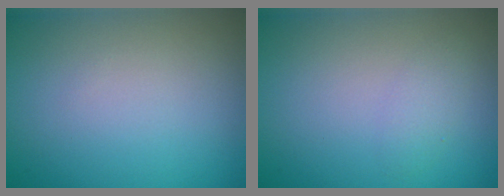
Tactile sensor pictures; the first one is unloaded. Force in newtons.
{"total": 1.2, "press": 1.2, "slide": 0.0}